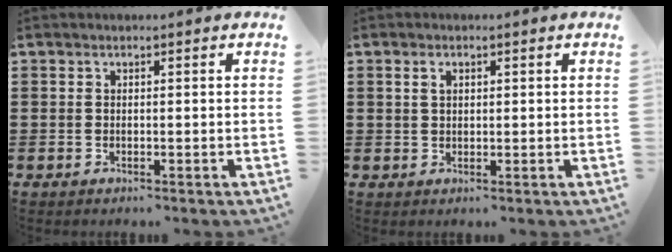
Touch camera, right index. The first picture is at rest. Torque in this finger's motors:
{"motor_torque": [-0.20, -0.17, 0.00, -0.01]}